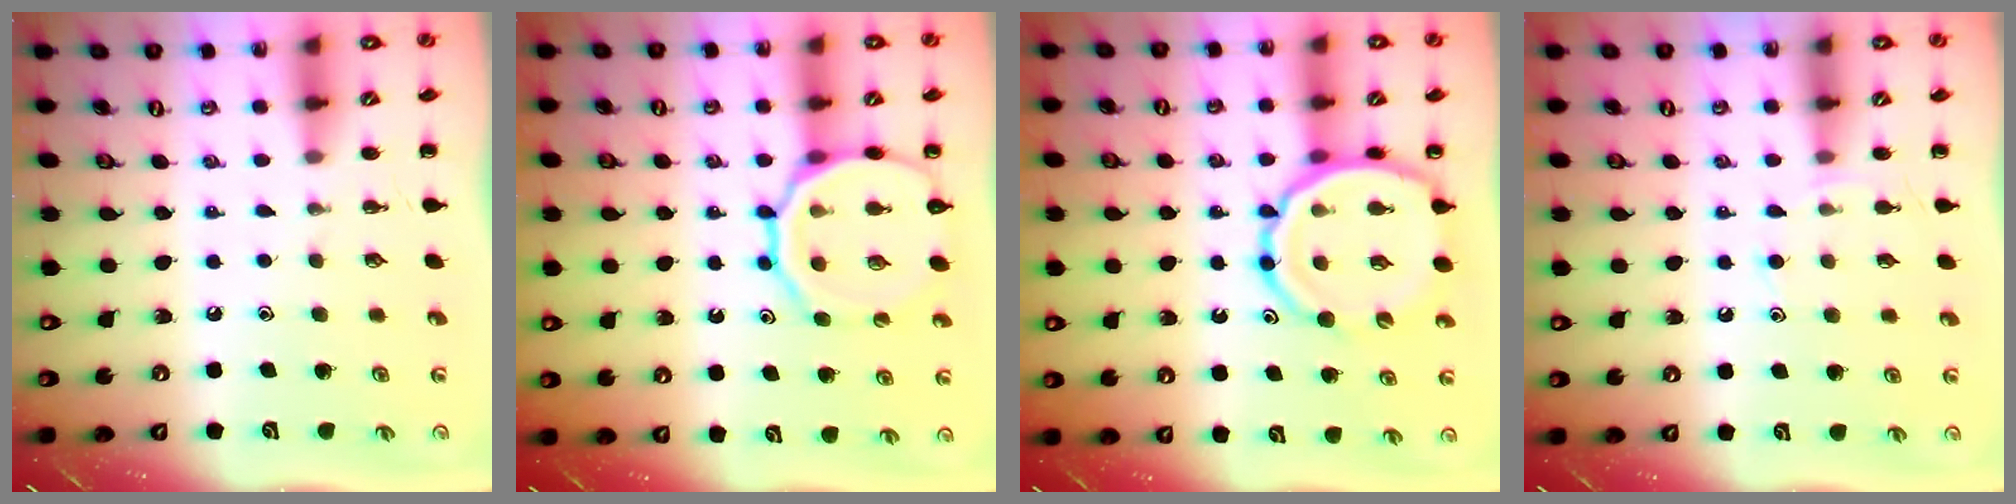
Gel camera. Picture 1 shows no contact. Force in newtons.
{"total": 16.1, "press": 16.0, "slide": 2.4}
{"total": 13.4, "press": 13.0, "slide": 3.0}
{"total": 6.3, "press": 6.0, "slide": 1.9}